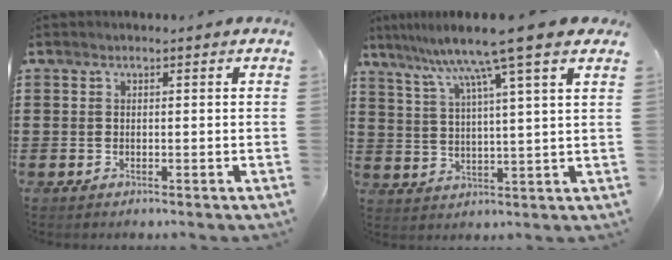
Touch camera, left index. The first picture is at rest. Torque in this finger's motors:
{"motor_torque": [1.23, -0.91, 0.67, 0.21]}